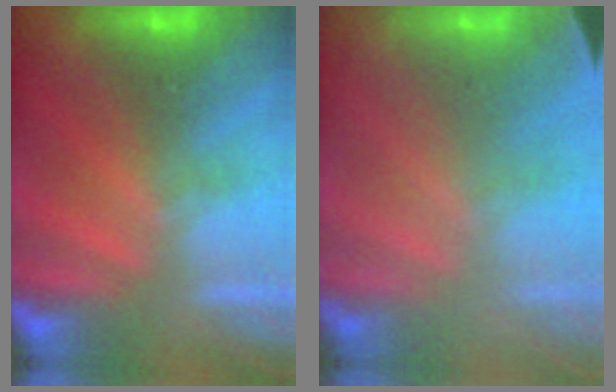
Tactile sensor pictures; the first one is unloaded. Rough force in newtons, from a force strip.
{"total": 1.3}